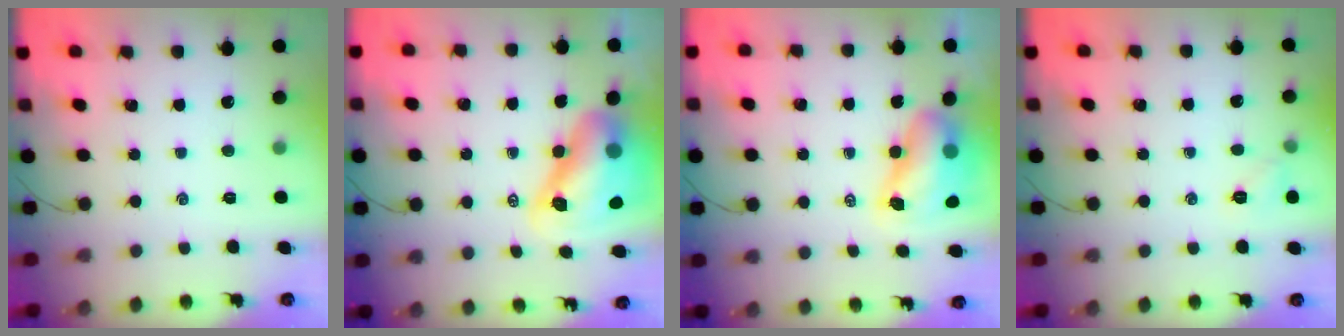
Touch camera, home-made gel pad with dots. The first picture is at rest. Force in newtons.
{"total": 12.9, "press": 12.3, "slide": 4.0}
{"total": 9.0, "press": 8.8, "slide": 1.9}
{"total": 5.2, "press": 4.9, "slide": 1.6}